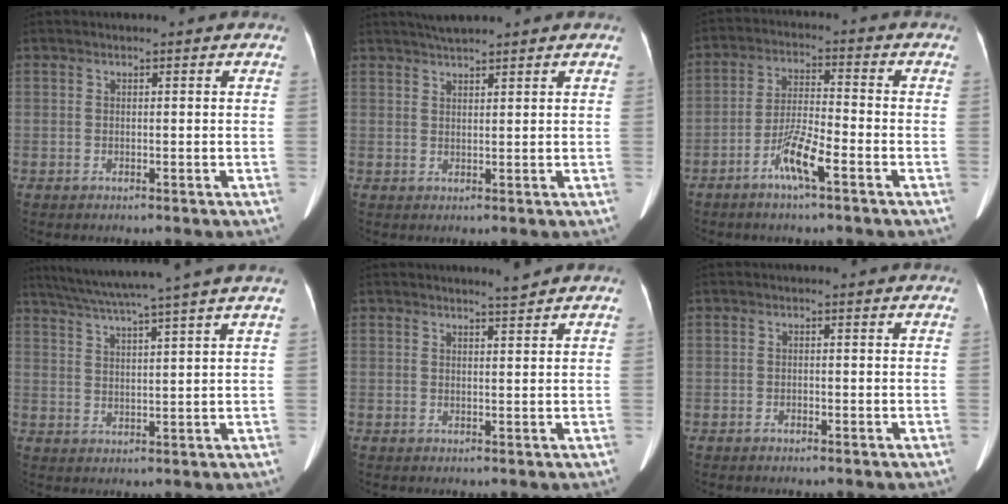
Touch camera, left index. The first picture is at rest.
{"total": 3.1, "force": [2.8, 0.1, 1.4], "torque": [-0.026, 0.015, 0.048]}
{"total": 6.7, "force": [-4.0, 0.4, 5.4], "torque": [-0.113, -0.005, -0.076]}
{"total": 12.4, "force": [10.4, -2.2, 6.5], "torque": [-0.113, 0.006, 0.150]}
{"total": 1.3, "force": [1.2, -0.5, 0.2], "torque": [-0.012, -0.014, 0.022]}
{"total": 0.7, "force": [-0.6, 0.2, 0.2], "torque": [-0.007, -0.004, -0.010]}